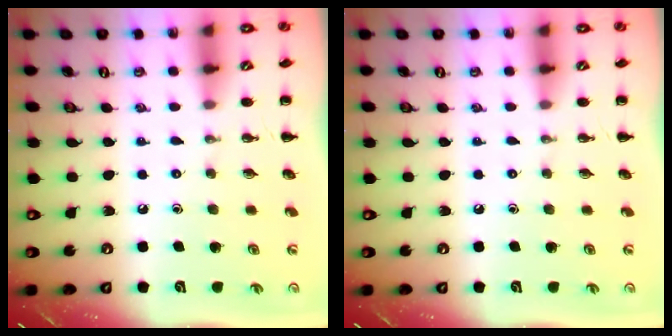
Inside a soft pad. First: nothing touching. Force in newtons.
{"total": 0.0}